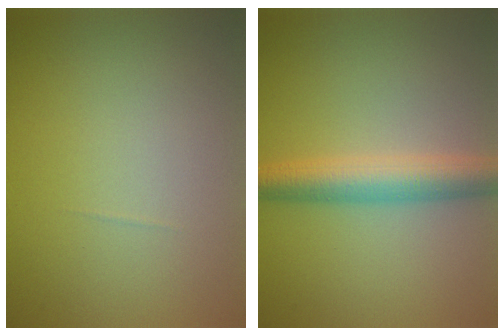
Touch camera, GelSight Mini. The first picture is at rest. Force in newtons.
{"total": 4.8, "press": 4.8, "slide": 0.1}